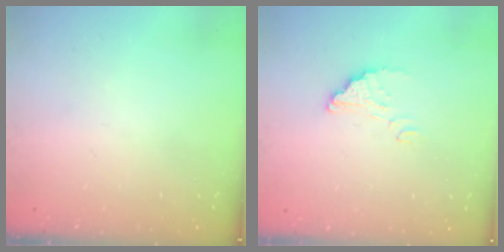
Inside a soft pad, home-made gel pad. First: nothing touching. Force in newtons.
{"total": 1.8, "press": 1.8, "slide": 0.0}